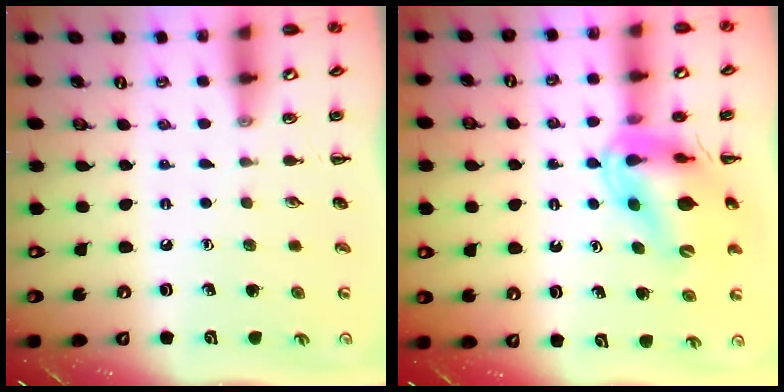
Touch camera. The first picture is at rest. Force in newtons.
{"total": 14.4, "press": 13.9, "slide": 4.1}